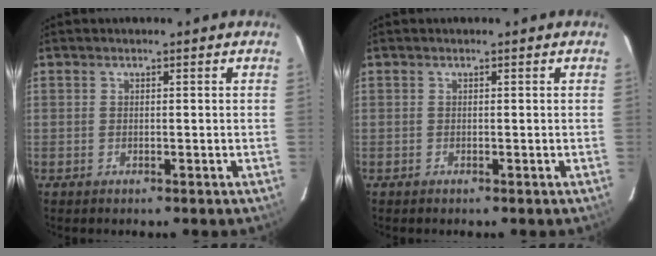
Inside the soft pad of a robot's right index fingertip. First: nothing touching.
{"total": 0.0}